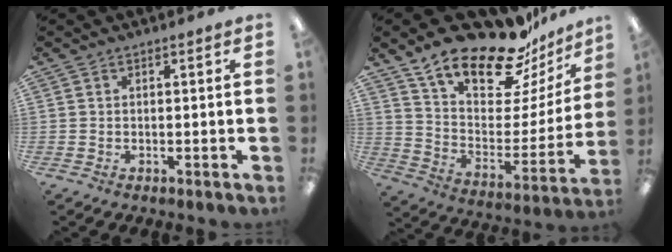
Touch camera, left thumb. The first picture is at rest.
{"total": 22.2, "force": [17.7, 8.0, 10.8], "torque": [-0.177, -0.130, 0.305]}